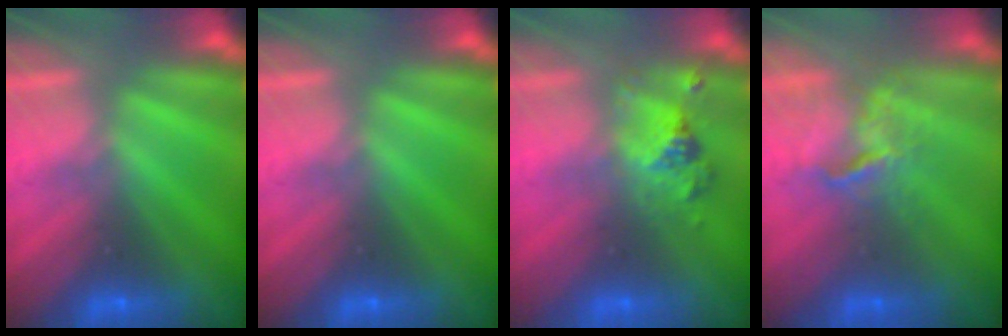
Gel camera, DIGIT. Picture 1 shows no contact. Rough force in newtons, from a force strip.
{"total": 0.0}
{"total": 2.4}
{"total": 3.4}